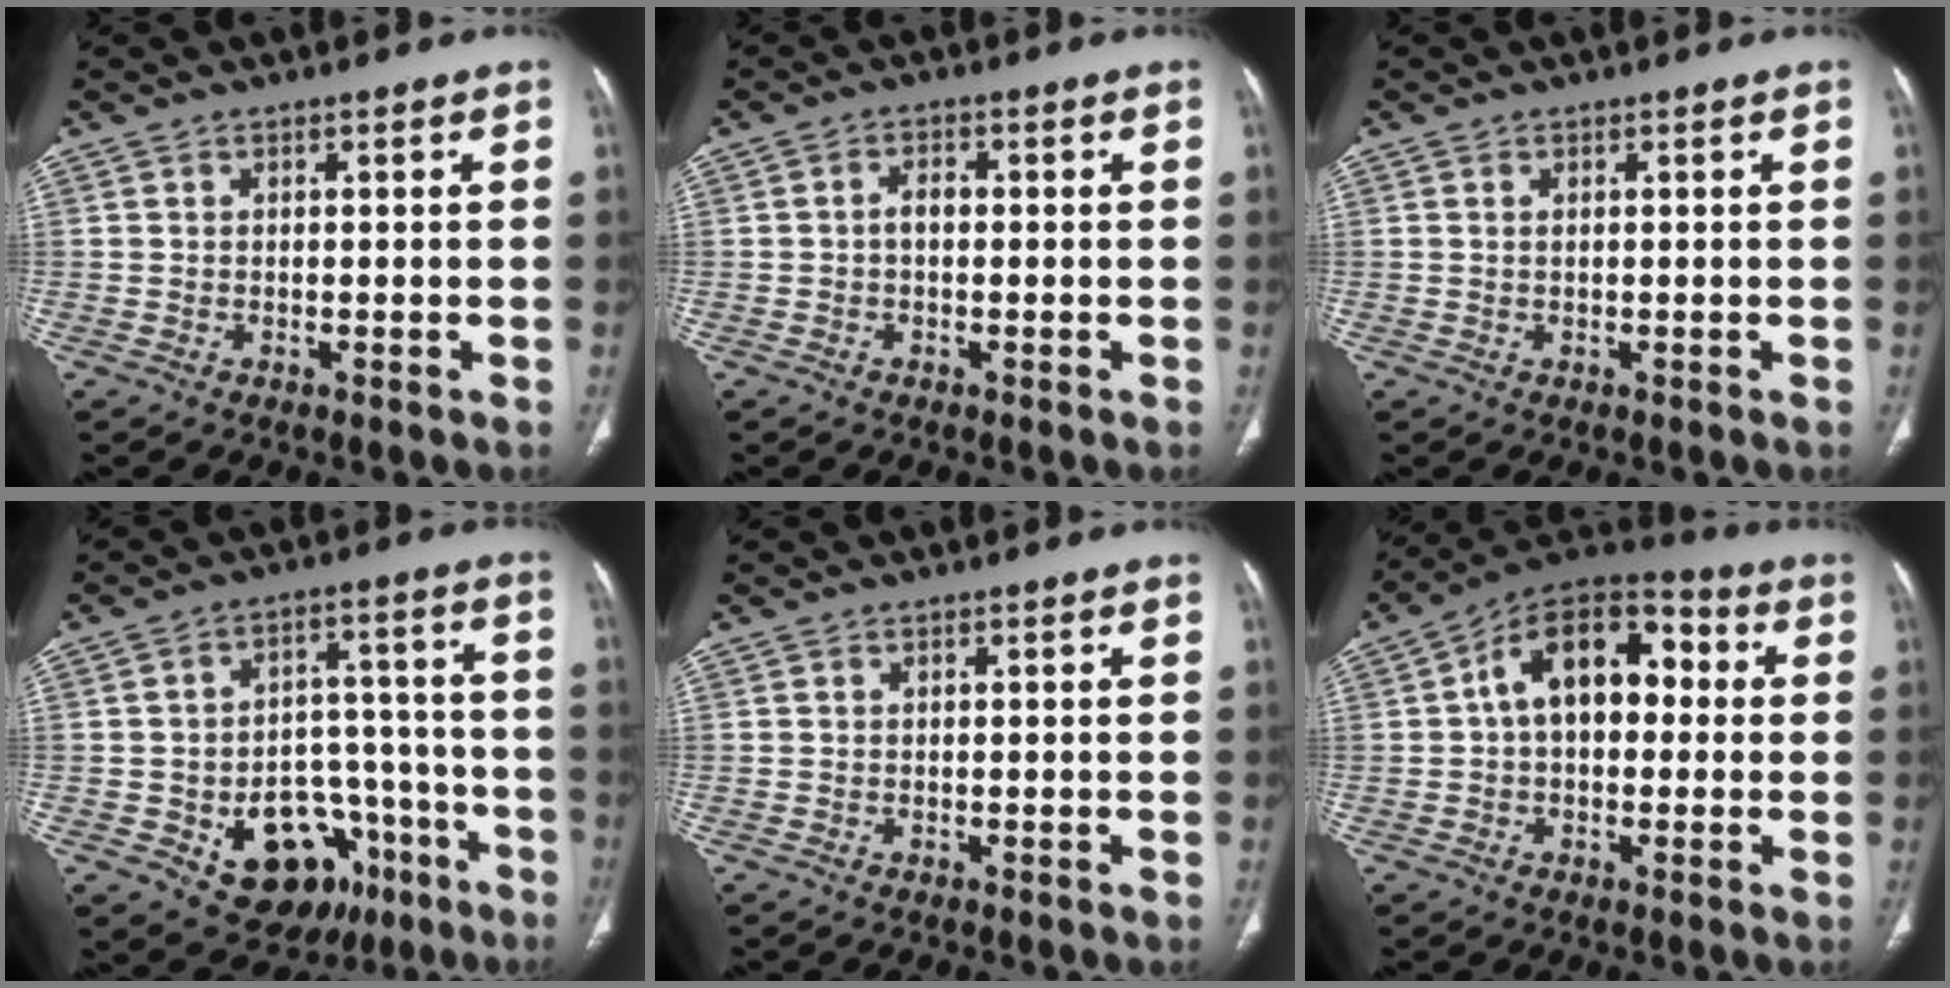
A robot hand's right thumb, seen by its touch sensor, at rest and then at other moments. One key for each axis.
{"total": 2.1, "fx": -0.2, "fy": 1.3, "fz": 1.6, "tx": -0.023, "ty": 0.008, "tz": -0.008}
{"total": 0.5, "fx": 0.2, "fy": 0.2, "fz": 0.5, "tx": -0.012, "ty": 0.003, "tz": 0.004}
{"total": 17.0, "fx": -7.4, "fy": 11.7, "fz": 9.9, "tx": -0.096, "ty": 0.057, "tz": -0.091}
{"total": 0.0}
{"total": 15.2, "fx": 2.0, "fy": 9.5, "fz": 11.8, "tx": -0.157, "ty": 0.041, "tz": 0.019}